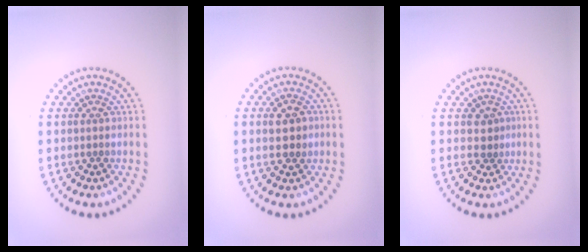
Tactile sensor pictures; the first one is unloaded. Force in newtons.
{"total": 2.5, "press": 2.5, "slide": 0.3}
{"total": 1.2, "press": 1.0, "slide": 0.6}